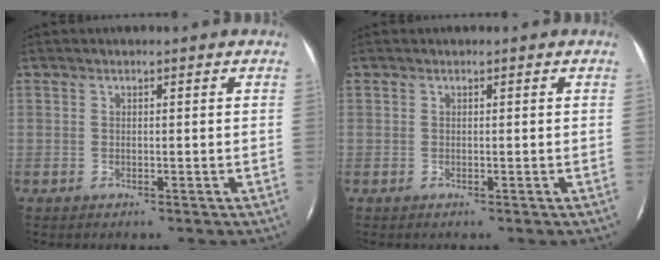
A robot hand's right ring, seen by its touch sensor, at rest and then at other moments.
{"total": 0.0}